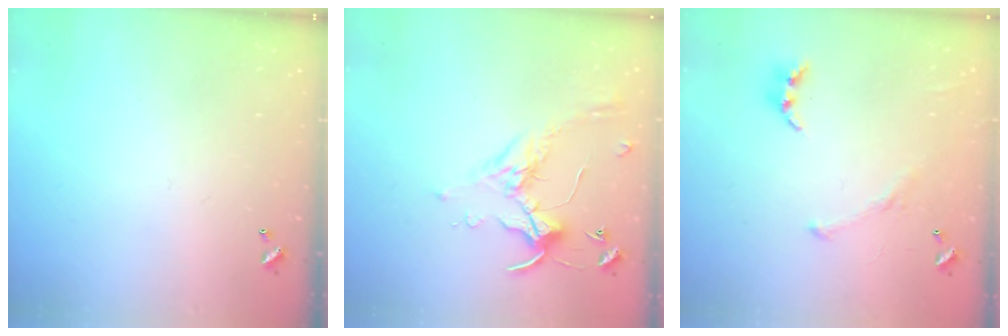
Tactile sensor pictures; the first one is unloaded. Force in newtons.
{"total": 0.7, "press": 0.6, "slide": 0.4}
{"total": 2.3, "press": 2.1, "slide": 1.0}